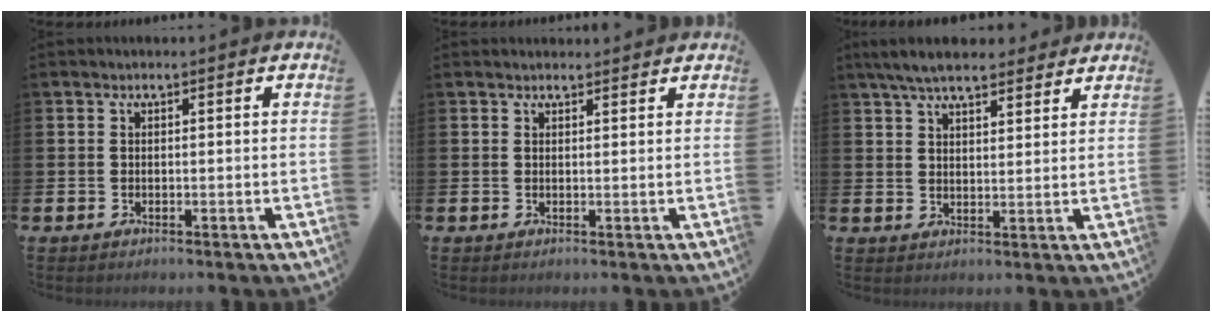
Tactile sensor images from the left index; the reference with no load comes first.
{"total": 1.2, "force": [1.2, 0.3, 0.0], "torque": [0.009, -0.002, 0.020]}
{"total": 6.3, "force": [5.8, 1.4, 2.0], "torque": [-0.056, -0.015, 0.107]}